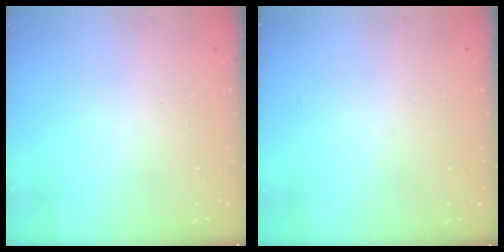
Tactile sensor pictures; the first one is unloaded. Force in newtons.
{"total": 0.0}